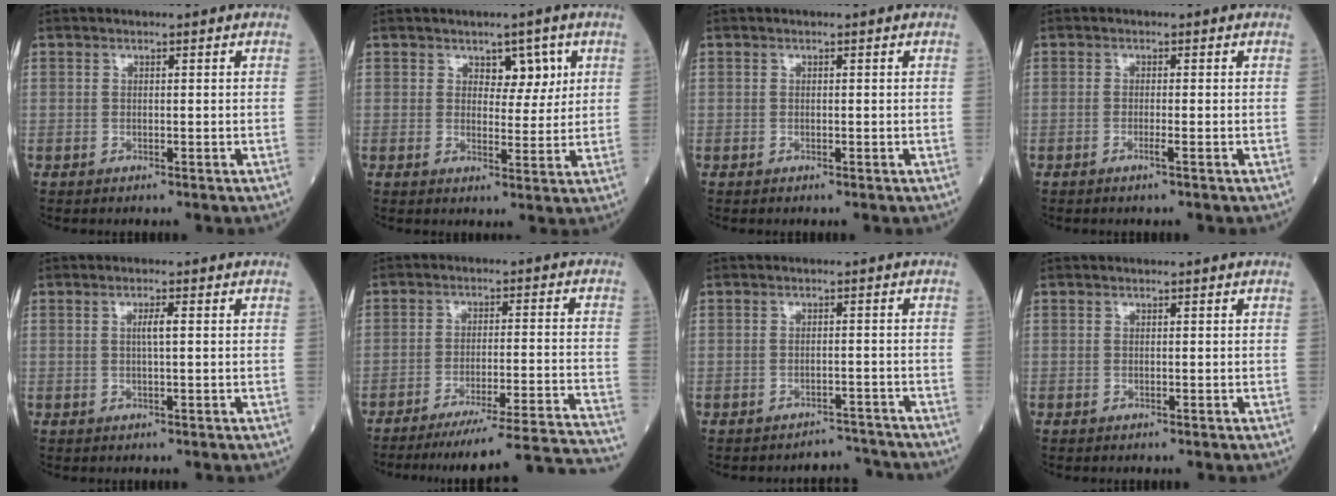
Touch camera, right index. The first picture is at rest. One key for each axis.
{"total": 4.2, "fx": 2.0, "fy": 2.4, "fz": 2.9, "tx": -0.030, "ty": 0.004, "tz": 0.029}
{"total": 0.0}
{"total": 1.0, "fx": -0.5, "fy": -0.2, "fz": 0.9, "tx": -0.018, "ty": 0.001, "tz": -0.008}
{"total": 1.8, "fx": 0.3, "fy": 0.0, "fz": 1.8, "tx": -0.033, "ty": 0.002, "tz": 0.002}
{"total": 23.5, "fx": -22.2, "fy": -2.4, "fz": 7.3, "tx": -0.046, "ty": -0.028, "tz": -0.295}
{"total": 3.3, "fx": -3.0, "fy": 0.3, "fz": -1.3, "tx": 0.027, "ty": 0.012, "tz": -0.038}
{"total": 0.0}